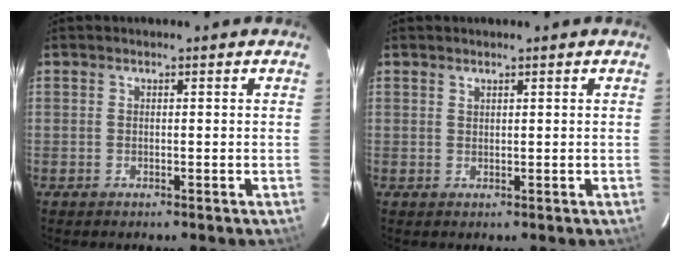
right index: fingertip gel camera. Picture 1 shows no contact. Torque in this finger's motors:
{"motor_torque": [-0.06, 0.11, -0.02, 0.00]}